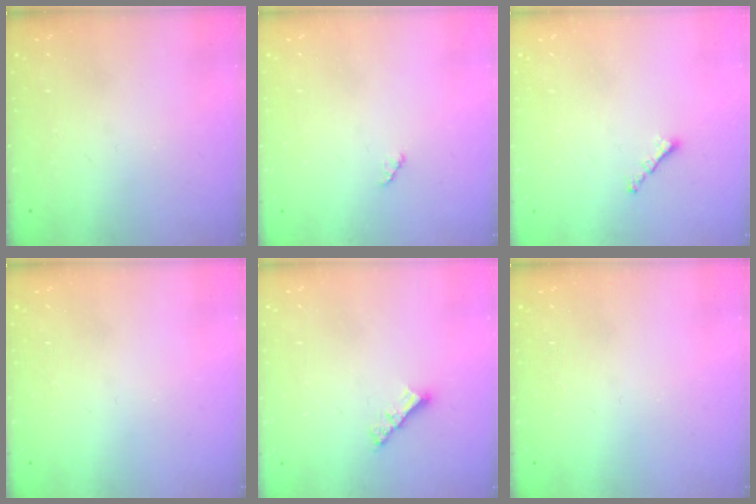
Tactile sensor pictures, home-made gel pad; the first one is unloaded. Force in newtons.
{"total": 1.3, "press": 1.3, "slide": 0.2}
{"total": 0.8, "press": 0.7, "slide": 0.4}
{"total": 0.0}
{"total": 3.5, "press": 3.5, "slide": 0.2}
{"total": 0.0}